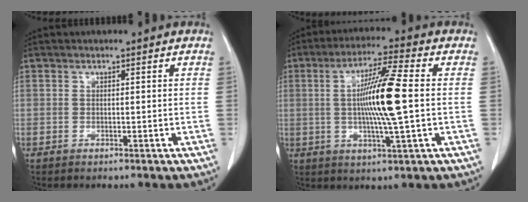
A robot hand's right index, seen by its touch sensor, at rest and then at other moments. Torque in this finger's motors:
{"motor_torque": [0.71, -0.06, 0.41, 0.15]}